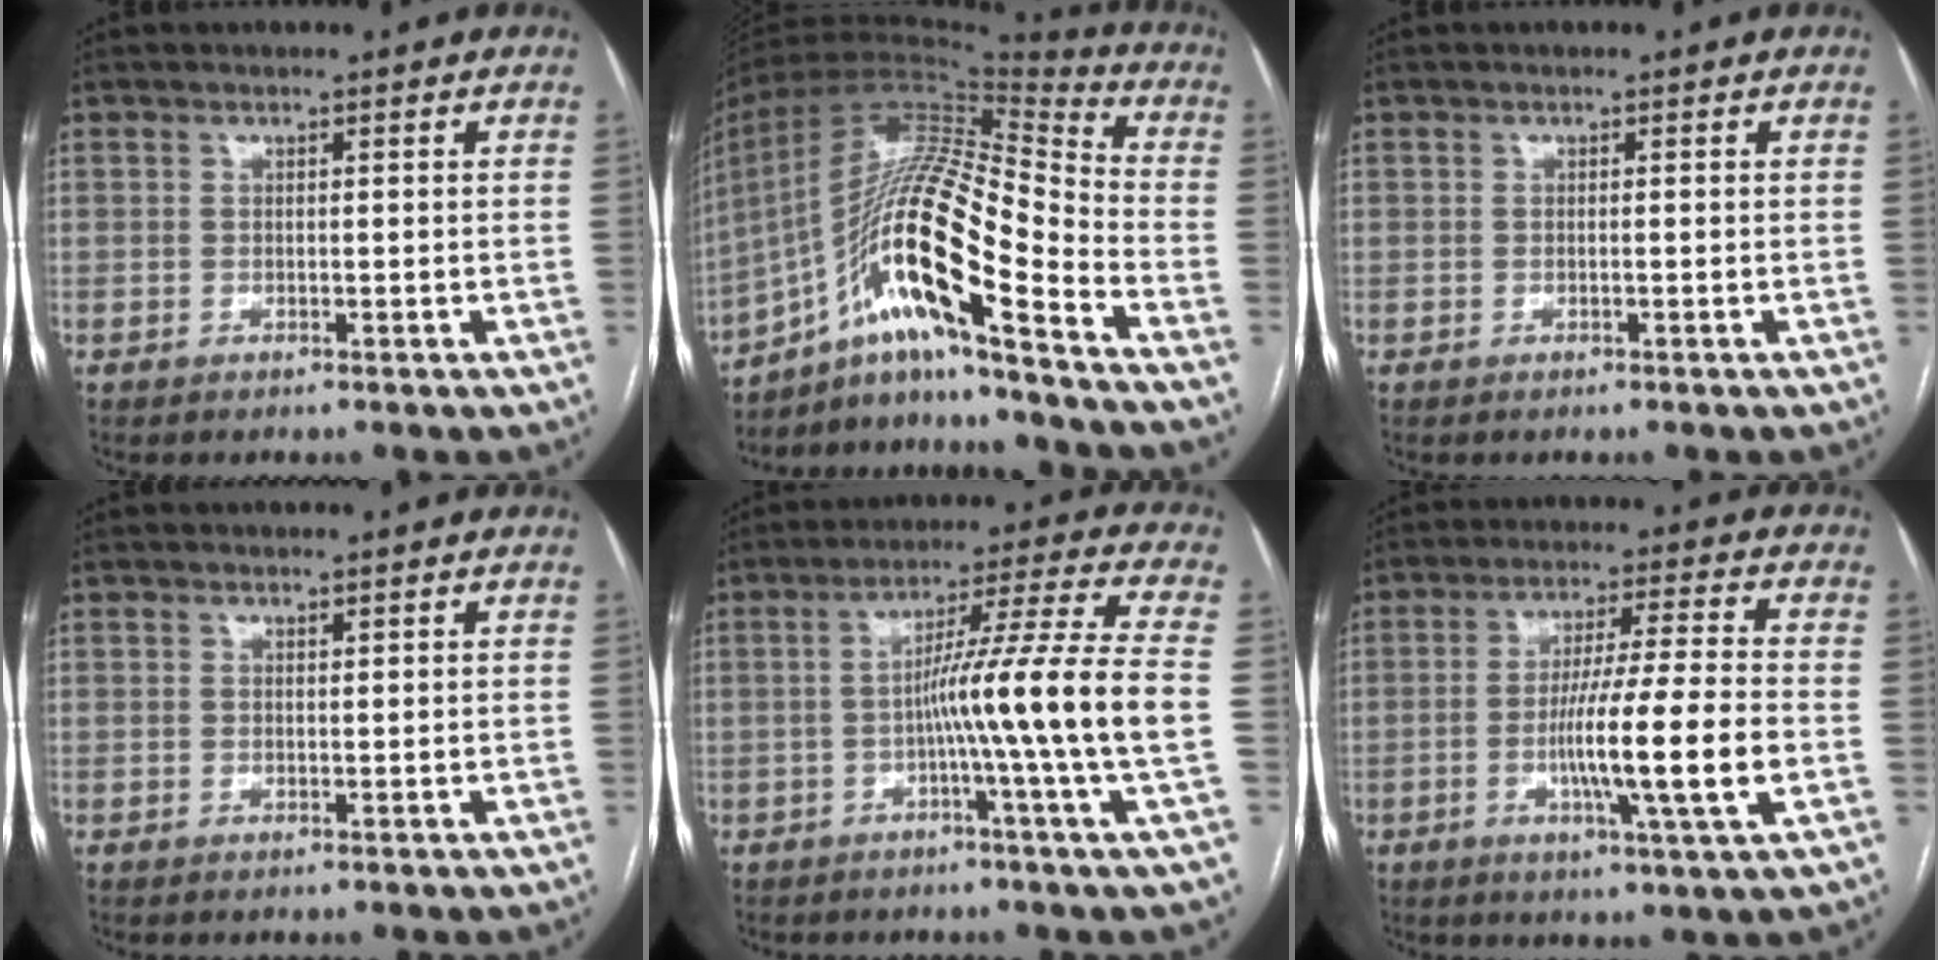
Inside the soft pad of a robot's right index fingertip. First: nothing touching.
{"total": 19.6, "force": [-10.4, 1.7, 16.5], "torque": [-0.332, 0.003, -0.187]}
{"total": 0.0}
{"total": 0.0}
{"total": 13.3, "force": [-2.4, -2.8, 12.8], "torque": [-0.200, 0.003, -0.045]}
{"total": 13.0, "force": [-2.9, -0.8, 12.6], "torque": [-0.224, -0.010, -0.057]}